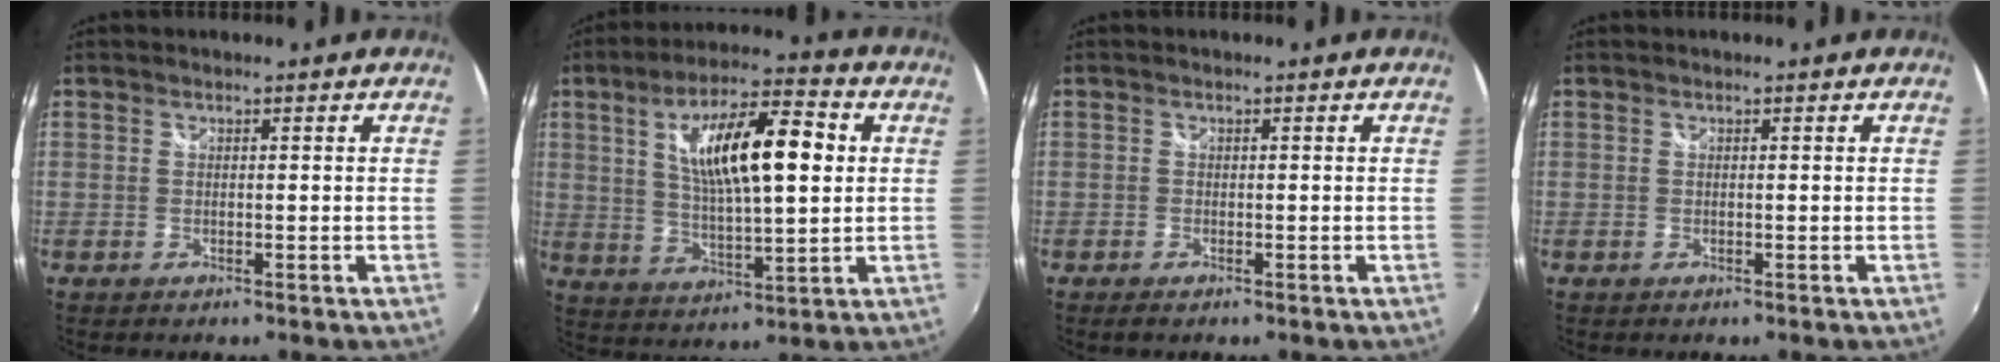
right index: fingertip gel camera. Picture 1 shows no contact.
{"total": 16.2, "force": [3.8, 4.9, 15.0], "torque": [-0.257, 0.018, 0.067]}
{"total": 1.1, "force": [-0.9, 0.5, 0.5], "torque": [-0.011, -0.007, -0.018]}
{"total": 0.0}